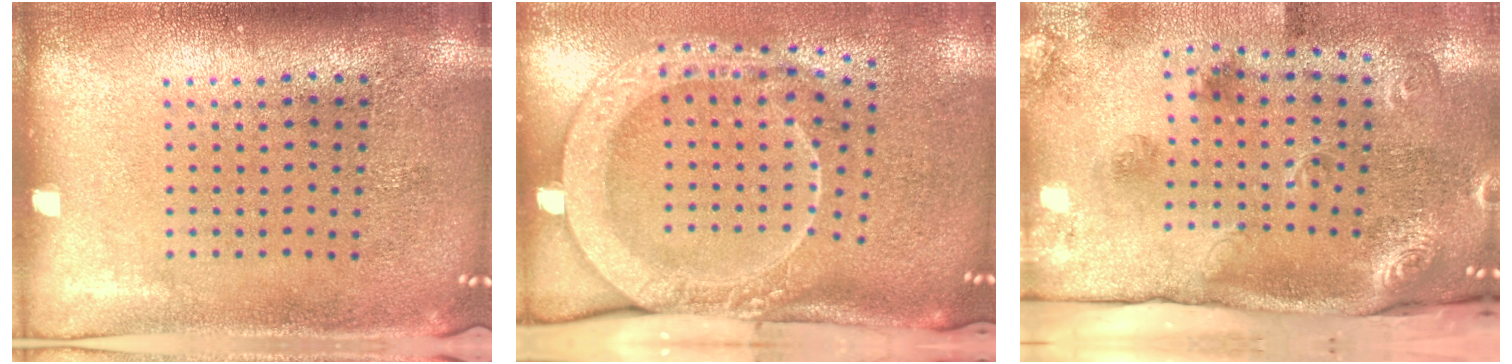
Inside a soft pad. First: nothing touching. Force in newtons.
{"total": 2.9, "press": 2.1, "slide": 2.0}
{"total": 3.2, "press": 2.1, "slide": 2.4}